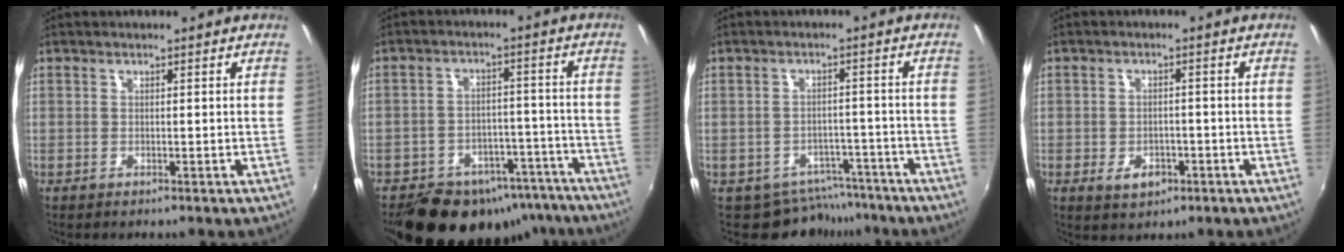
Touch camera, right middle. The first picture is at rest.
{"total": 21.2, "force": [-15.9, 11.2, 8.4], "torque": [-0.167, 0.024, -0.192]}
{"total": 7.2, "force": [-5.7, 4.3, 0.5], "torque": [-0.010, 0.013, -0.069]}
{"total": 4.5, "force": [-2.1, 3.1, 2.6], "torque": [-0.055, -0.005, -0.029]}